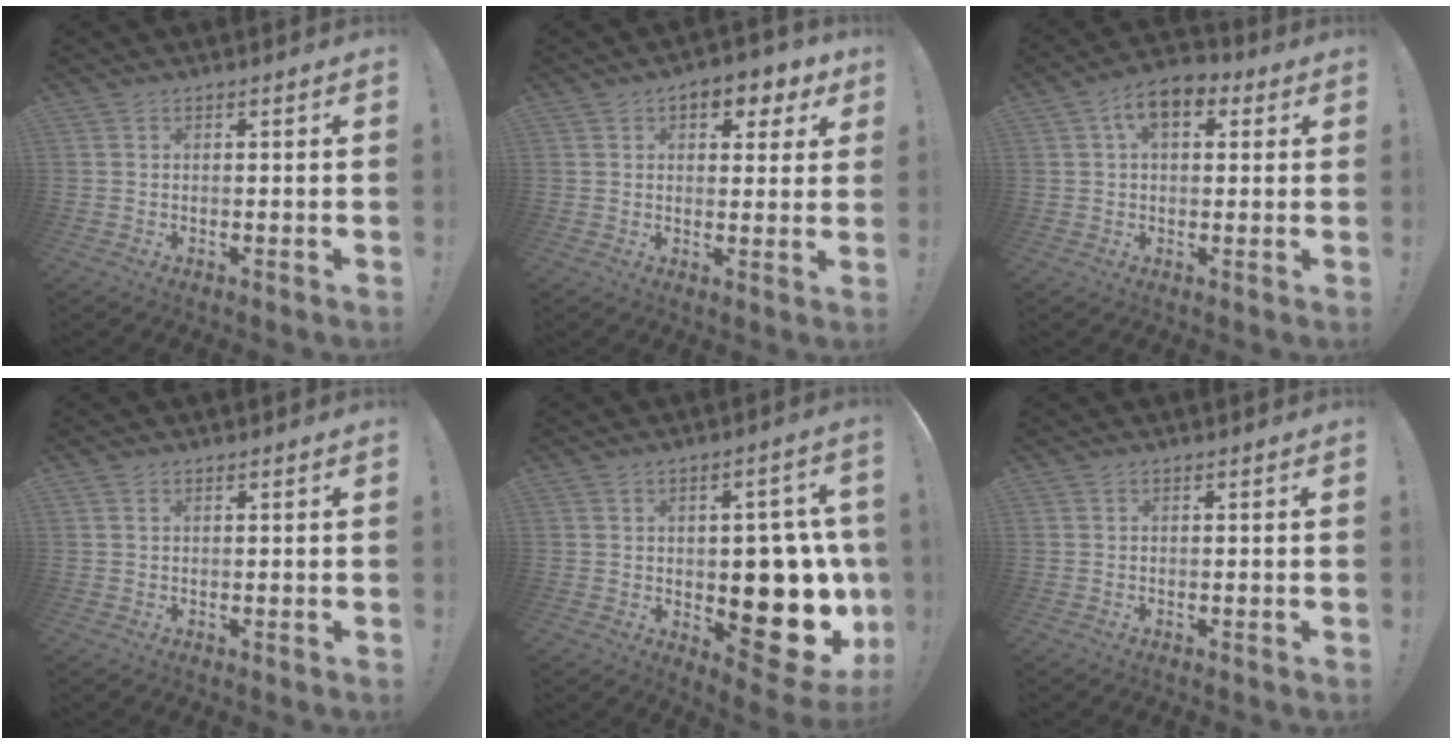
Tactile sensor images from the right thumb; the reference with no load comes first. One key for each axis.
{"total": 6.7, "fx": 3.3, "fy": 4.2, "fz": 4.1, "tx": -0.038, "ty": -0.016, "tz": 0.054}
{"total": 8.6, "fx": 3.5, "fy": 4.9, "fz": 6.2, "tx": -0.097, "ty": 0.000, "tz": 0.062}
{"total": 0.6, "fx": 0.4, "fy": 0.3, "fz": 0.3, "tx": -0.005, "ty": 0.000, "tz": 0.009}
{"total": 16.0, "fx": -2.0, "fy": 9.7, "fz": 12.6, "tx": -0.132, "ty": 0.007, "tz": -0.014}
{"total": 0.0}